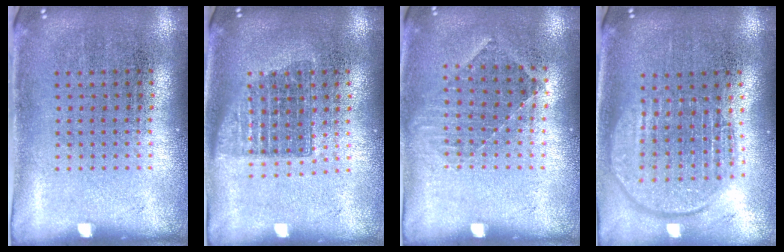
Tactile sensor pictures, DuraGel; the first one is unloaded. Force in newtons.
{"total": 1.3, "press": 1.1, "slide": 0.8}
{"total": 0.8, "press": 0.8, "slide": 0.2}
{"total": 1.9, "press": 1.6, "slide": 1.0}